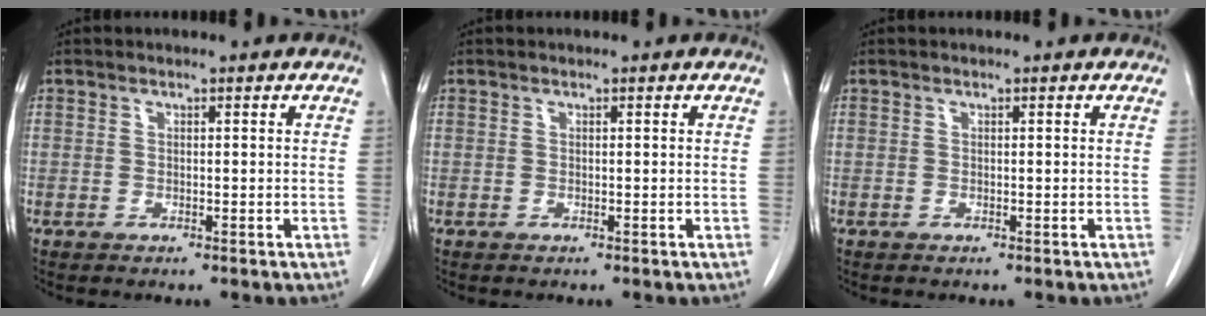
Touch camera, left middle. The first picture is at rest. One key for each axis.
{"total": 0.0}
{"total": 0.0}